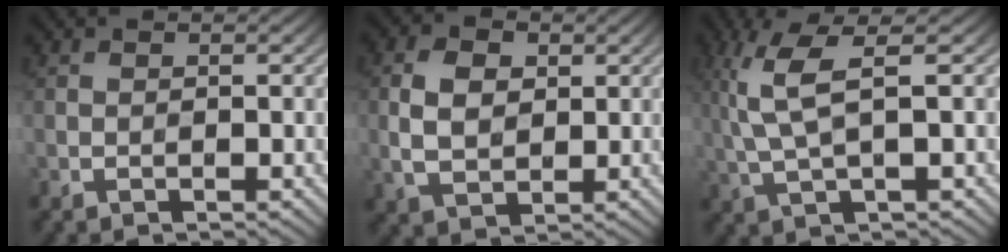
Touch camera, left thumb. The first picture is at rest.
{"total": 5.4, "force": [0.9, 3.8, 3.7], "torque": [-0.081, 0.001, 0.016]}
{"total": 6.3, "force": [1.5, 1.5, 6.0], "torque": [-0.146, 0.007, 0.033]}